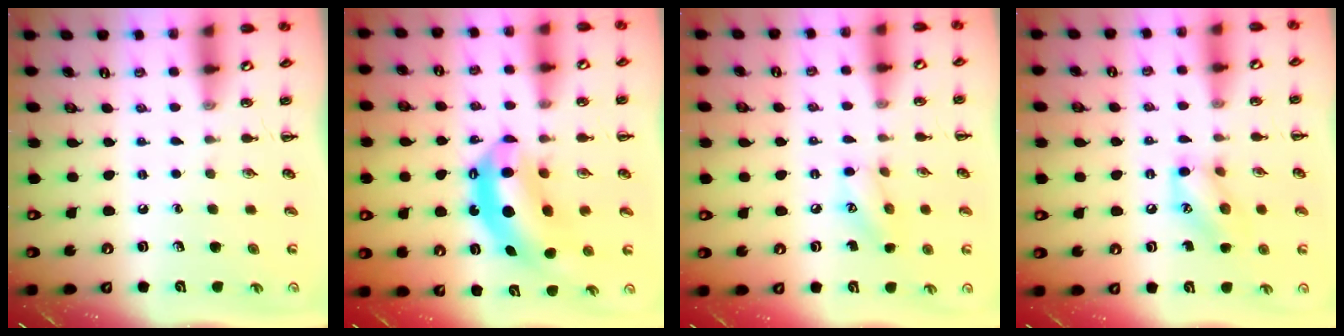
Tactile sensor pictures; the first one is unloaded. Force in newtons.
{"total": 11.0, "press": 10.6, "slide": 2.9}
{"total": 9.1, "press": 9.0, "slide": 1.5}
{"total": 10.9, "press": 10.8, "slide": 1.2}